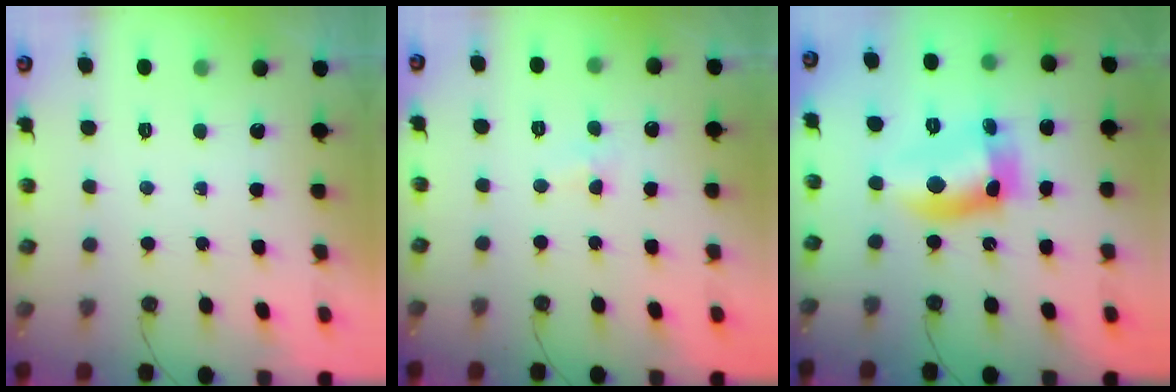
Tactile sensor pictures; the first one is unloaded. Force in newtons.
{"total": 2.1, "press": 2.0, "slide": 0.3}
{"total": 12.2, "press": 12.1, "slide": 1.3}